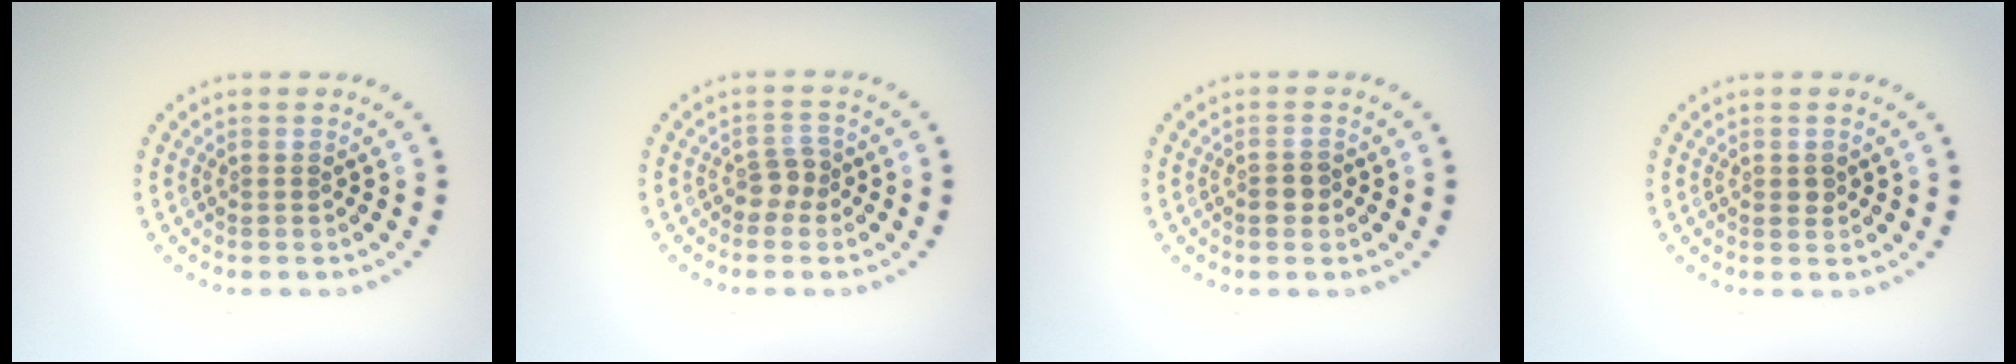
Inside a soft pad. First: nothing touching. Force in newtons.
{"total": 1.7, "press": 1.4, "slide": 1.0}
{"total": 1.4, "press": 1.3, "slide": 0.6}
{"total": 0.9, "press": 0.9, "slide": 0.0}